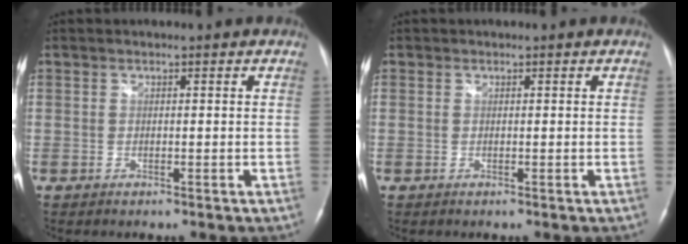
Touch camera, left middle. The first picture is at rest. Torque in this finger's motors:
{"motor_torque": [-0.09, 0.10, -0.13, -0.01]}